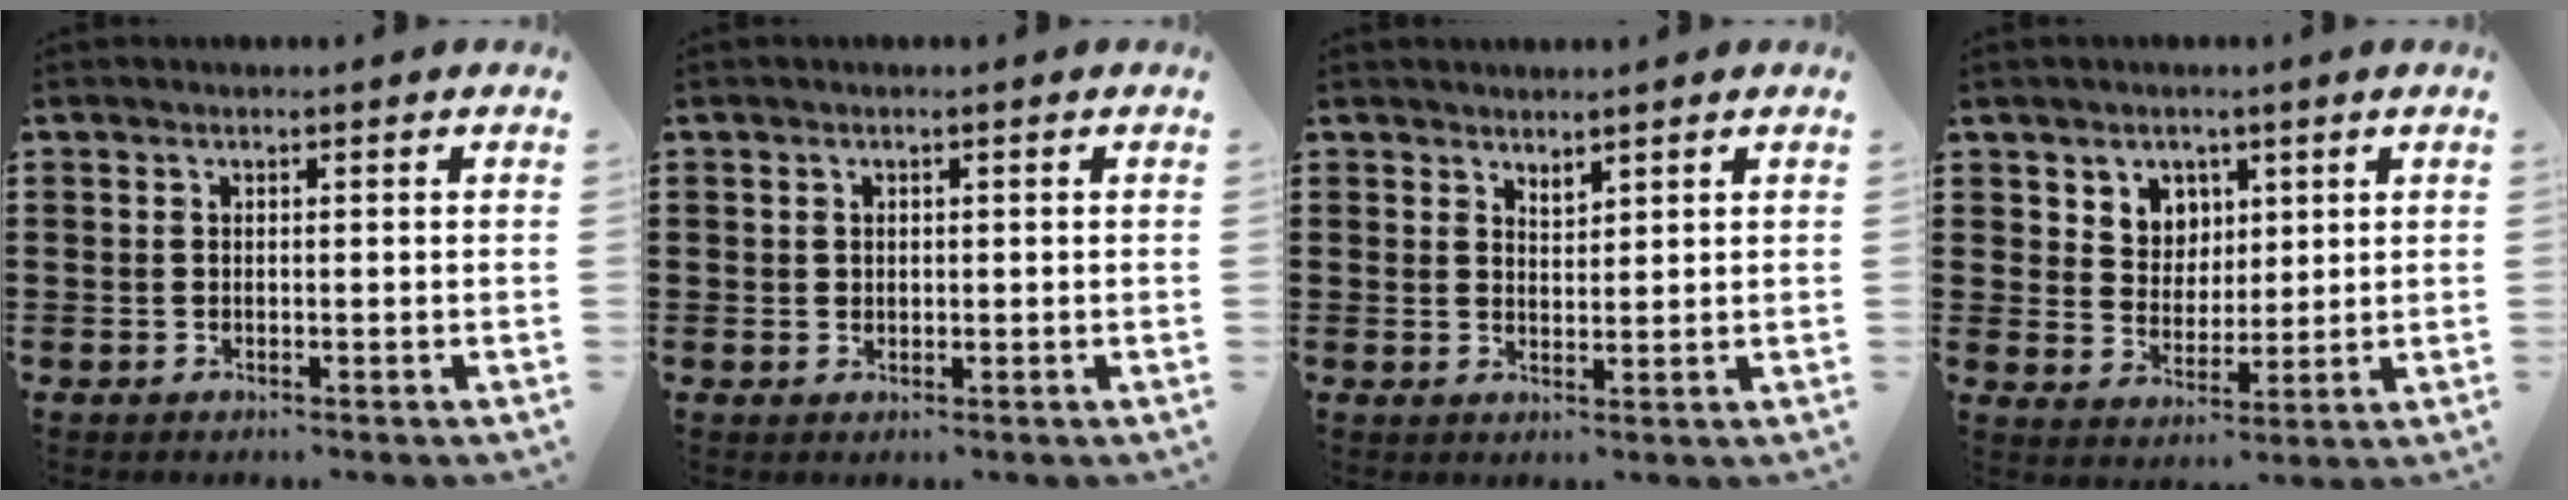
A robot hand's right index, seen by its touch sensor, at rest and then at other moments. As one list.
[{"total": 0.9, "force": [0.4, 0.8, 0.3], "torque": [-0.007, 0.004, 0.008]}, {"total": 1.8, "force": [1.8, 0.4, 0.1], "torque": [-0.004, 0.002, 0.034]}, {"total": 4.9, "force": [2.8, 4.0, 0.4], "torque": [-0.024, 0.004, 0.049]}]